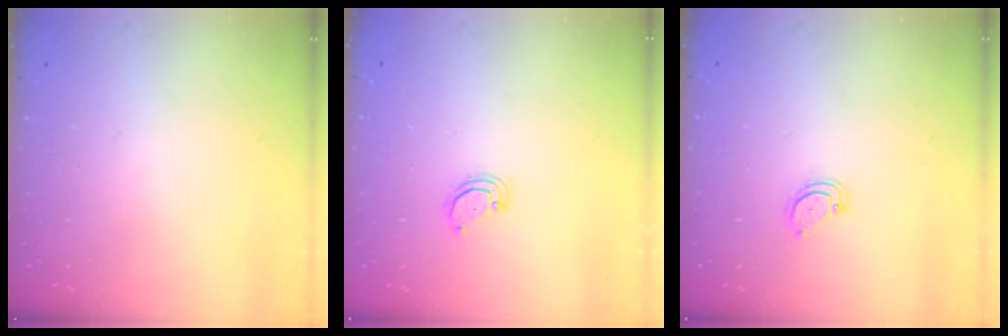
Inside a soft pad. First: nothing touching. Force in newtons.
{"total": 2.6, "press": 2.6, "slide": 0.1}
{"total": 3.1, "press": 3.1, "slide": 0.3}